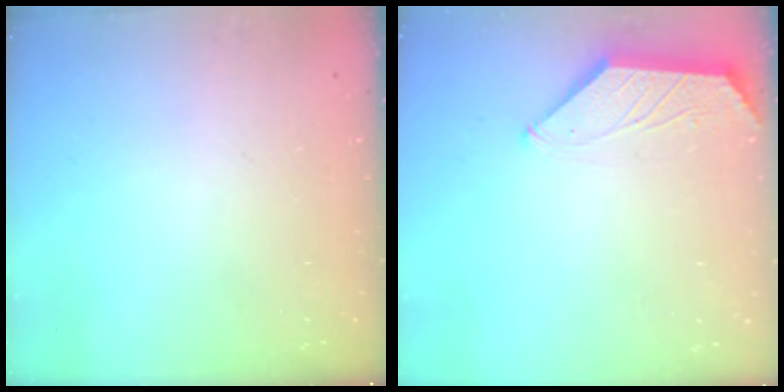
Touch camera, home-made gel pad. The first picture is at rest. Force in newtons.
{"total": 1.1, "press": 1.0, "slide": 0.4}